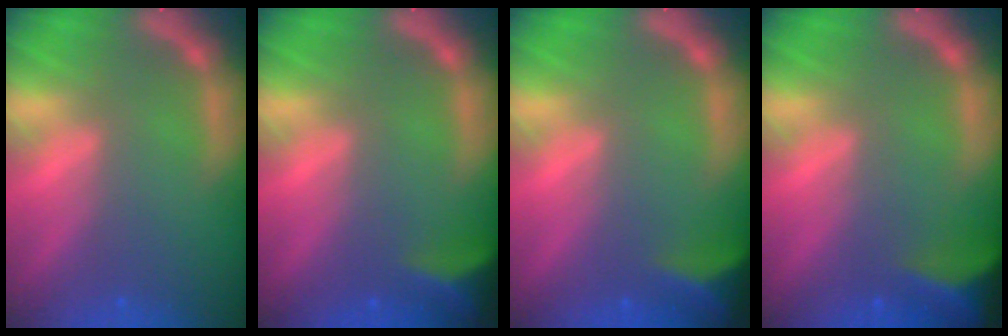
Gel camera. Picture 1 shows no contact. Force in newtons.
{"total": 4.5}
{"total": 5.0}
{"total": 7.0}